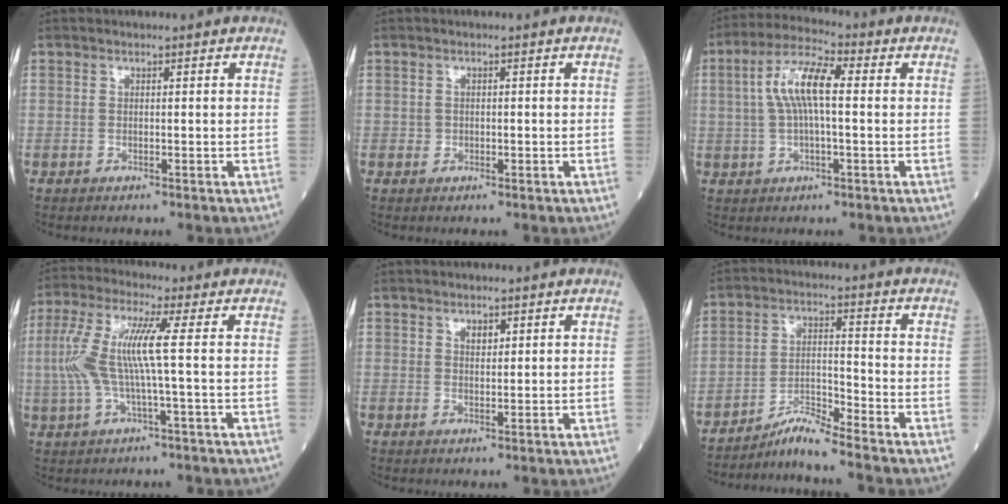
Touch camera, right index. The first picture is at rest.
{"total": 0.8, "force": [0.0, 0.8, 0.1], "torque": [0.002, 0.002, 0.000]}
{"total": 8.4, "force": [1.1, 2.1, 8.1], "torque": [-0.166, 0.023, 0.017]}
{"total": 9.3, "force": [0.4, 0.2, 9.3], "torque": [-0.209, 0.017, 0.004]}
{"total": 1.5, "force": [0.8, 0.8, 0.9], "torque": [-0.013, -0.001, 0.014]}
{"total": 5.4, "force": [-5.0, -1.2, 1.4], "torque": [-0.027, -0.015, -0.093]}